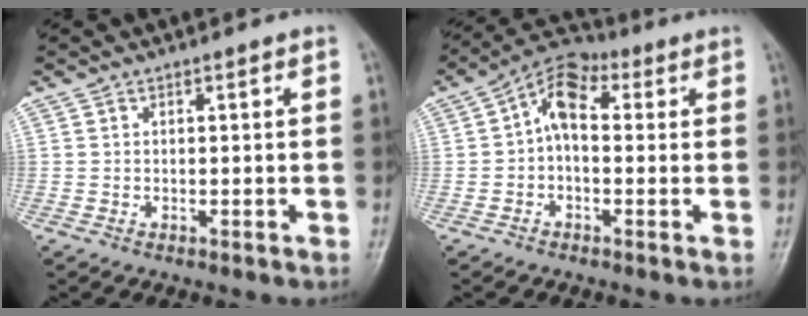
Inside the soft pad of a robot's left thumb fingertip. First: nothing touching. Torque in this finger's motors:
{"motor_torque": [-0.29, 0.62, 0.52, 0.57, 0.10]}